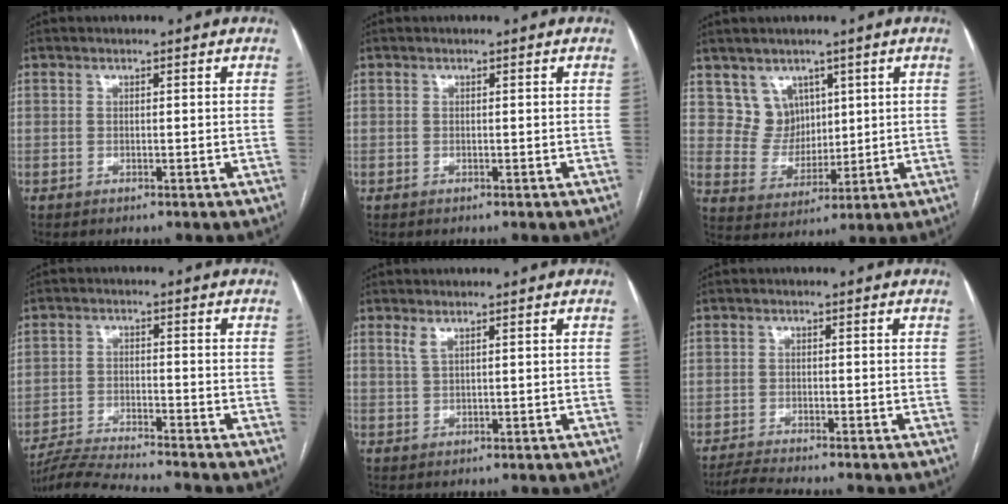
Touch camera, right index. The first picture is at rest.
{"total": 0.0}
{"total": 6.1, "force": [3.4, 5.0, 0.9], "torque": [-0.021, 0.009, 0.076]}
{"total": 9.1, "force": [-8.7, -1.3, 2.6], "torque": [-0.040, -0.012, -0.150]}
{"total": 1.5, "force": [1.0, 0.2, 1.1], "torque": [-0.032, 0.003, 0.025]}
{"total": 3.4, "force": [-3.2, -0.6, 1.1], "torque": [-0.021, -0.018, -0.054]}